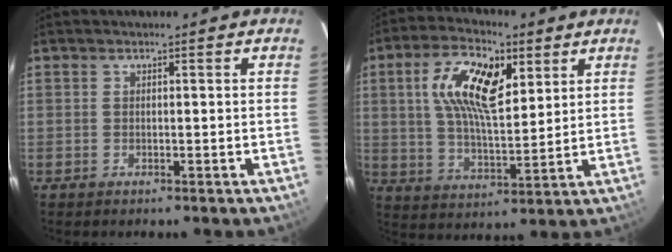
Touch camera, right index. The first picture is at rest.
{"total": 14.4, "force": [5.3, 6.7, 11.6], "torque": [-0.218, 0.019, 0.096]}